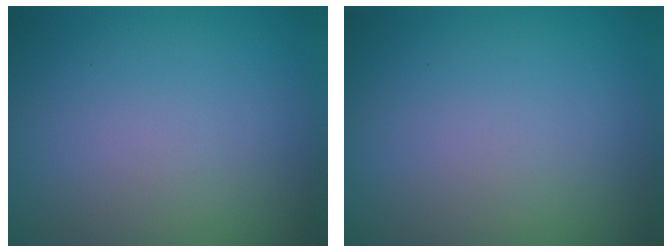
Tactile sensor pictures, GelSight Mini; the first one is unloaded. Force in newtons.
{"total": 0.0}